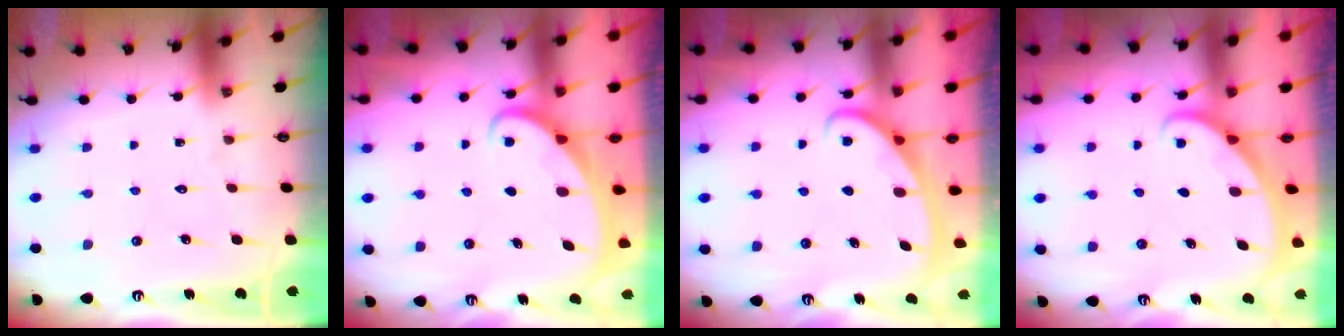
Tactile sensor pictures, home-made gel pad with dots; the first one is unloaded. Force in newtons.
{"total": 2.0, "press": 2.0, "slide": 0.2}
{"total": 2.8, "press": 2.8, "slide": 0.4}
{"total": 1.4, "press": 1.4, "slide": 0.0}